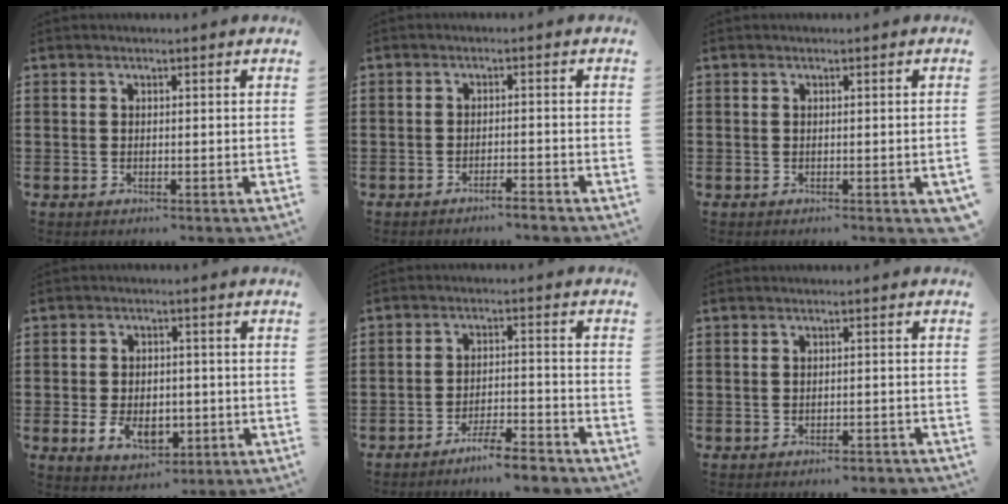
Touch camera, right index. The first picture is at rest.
{"total": 2.2, "force": [-2.0, -0.1, 0.8], "torque": [-0.016, 0.001, -0.039]}
{"total": 0.6, "force": [-0.1, 0.0, 0.6], "torque": [-0.010, -0.004, -0.001]}
{"total": 5.6, "force": [-1.5, 3.6, 4.0], "torque": [-0.077, 0.001, -0.030]}
{"total": 5.1, "force": [-4.7, 0.1, 2.0], "torque": [-0.041, -0.002, -0.091]}
{"total": 1.4, "force": [-1.3, 0.2, 0.5], "torque": [-0.013, -0.001, -0.025]}